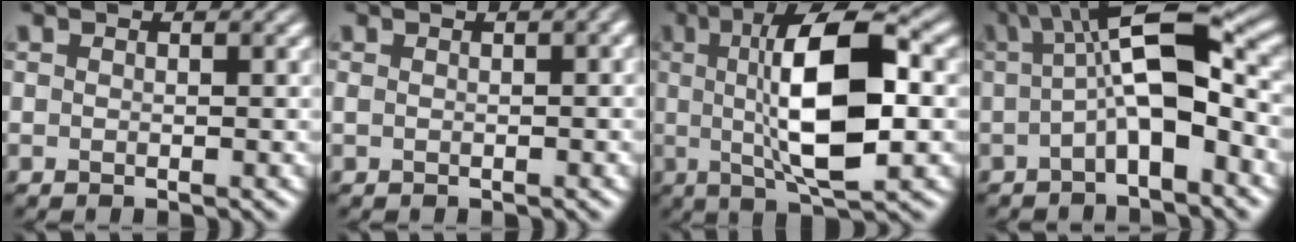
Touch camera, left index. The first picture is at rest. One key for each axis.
{"total": 2.2, "fx": 0.6, "fy": 0.8, "fz": 2.0, "tx": -0.023, "ty": 0.007, "tz": 0.010}
{"total": 11.3, "fx": 0.8, "fy": 3.6, "fz": 10.7, "tx": -0.173, "ty": 0.012, "tz": 0.009}
{"total": 8.7, "fx": 0.0, "fy": 2.6, "fz": 8.3, "tx": -0.130, "ty": 0.023, "tz": -0.012}